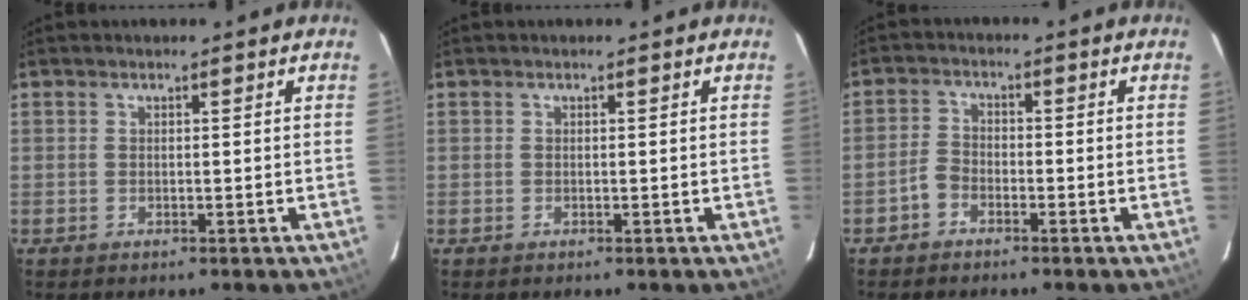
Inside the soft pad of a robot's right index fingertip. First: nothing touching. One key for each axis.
{"total": 0.0}
{"total": 2.9, "fx": -2.0, "fy": 1.8, "fz": 1.0, "tx": -0.026, "ty": 0.010, "tz": -0.040}